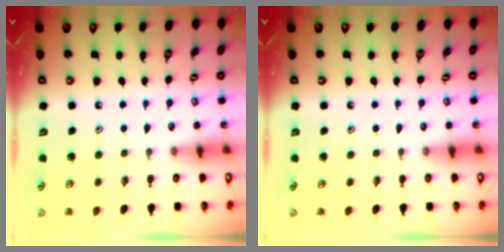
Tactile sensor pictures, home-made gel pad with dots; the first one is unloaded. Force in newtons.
{"total": 0.0}